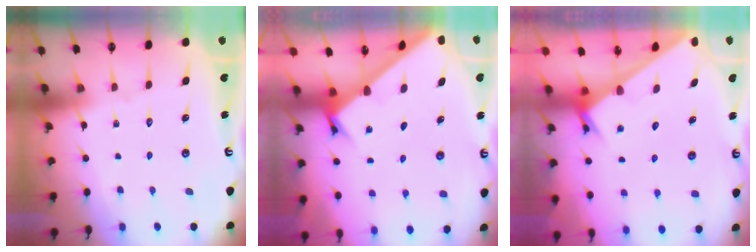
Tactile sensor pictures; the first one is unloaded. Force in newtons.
{"total": 2.5, "press": 2.5, "slide": 0.2}
{"total": 2.4, "press": 2.4, "slide": 0.1}